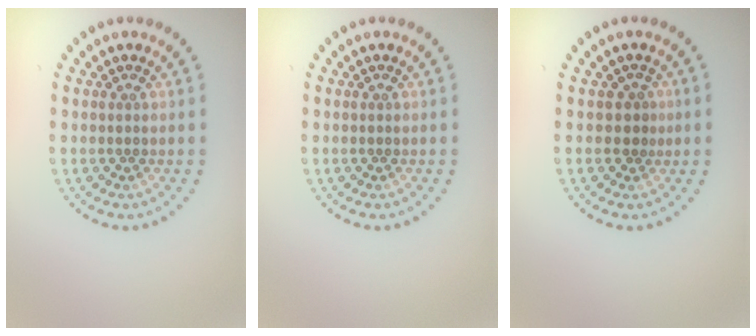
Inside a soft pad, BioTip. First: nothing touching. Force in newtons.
{"total": 0.0}
{"total": 1.2, "press": 0.9, "slide": 0.8}